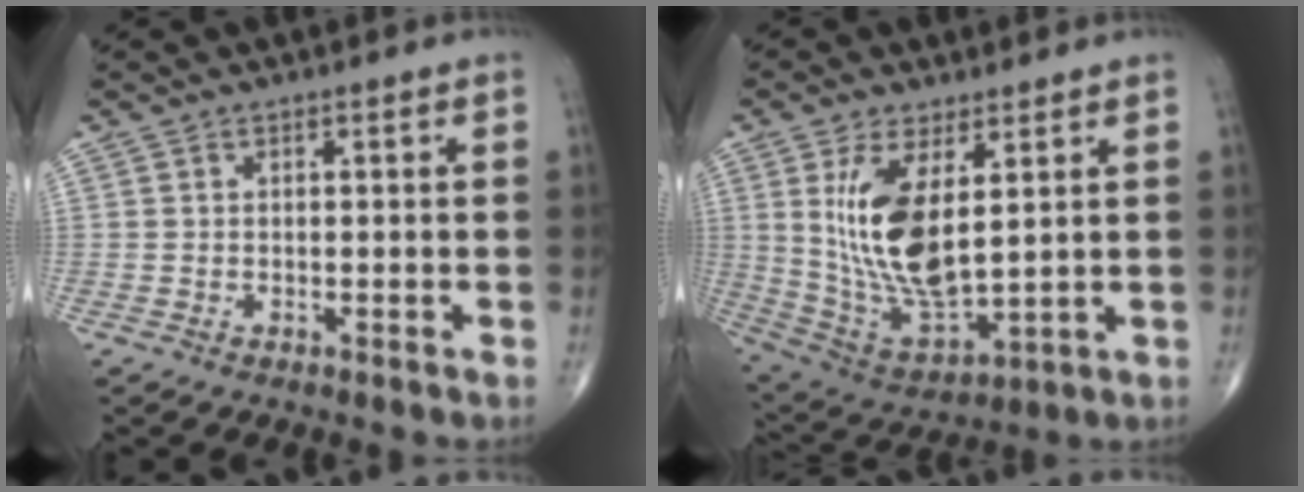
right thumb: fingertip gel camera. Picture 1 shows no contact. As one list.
[{"total": 15.4, "force": [3.7, 6.7, 13.3], "torque": [-0.254, -0.026, 0.092]}]